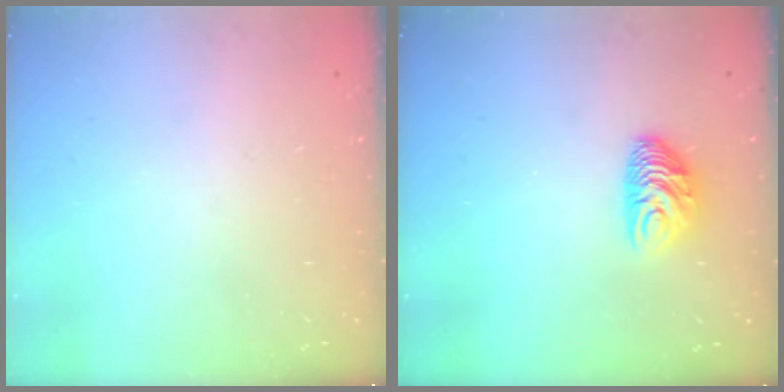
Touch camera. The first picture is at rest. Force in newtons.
{"total": 8.2, "press": 8.2, "slide": 0.8}